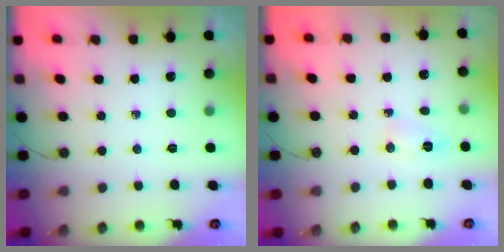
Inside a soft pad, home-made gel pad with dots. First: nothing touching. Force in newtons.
{"total": 13.3, "press": 3.3, "slide": 12.8}